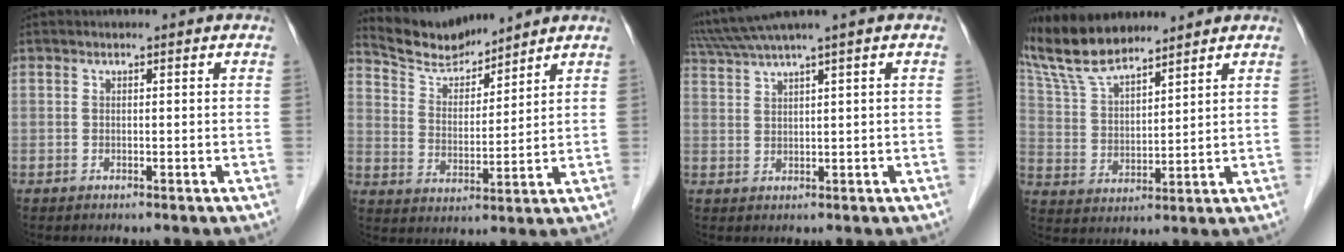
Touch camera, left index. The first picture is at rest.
{"total": 8.1, "force": [8.0, 1.0, 0.9], "torque": [-0.032, 0.012, 0.159]}
{"total": 5.7, "force": [4.5, -1.6, 3.1], "torque": [-0.069, 0.019, 0.089]}
{"total": 10.3, "force": [9.3, 1.7, 4.1], "torque": [-0.097, 0.018, 0.183]}